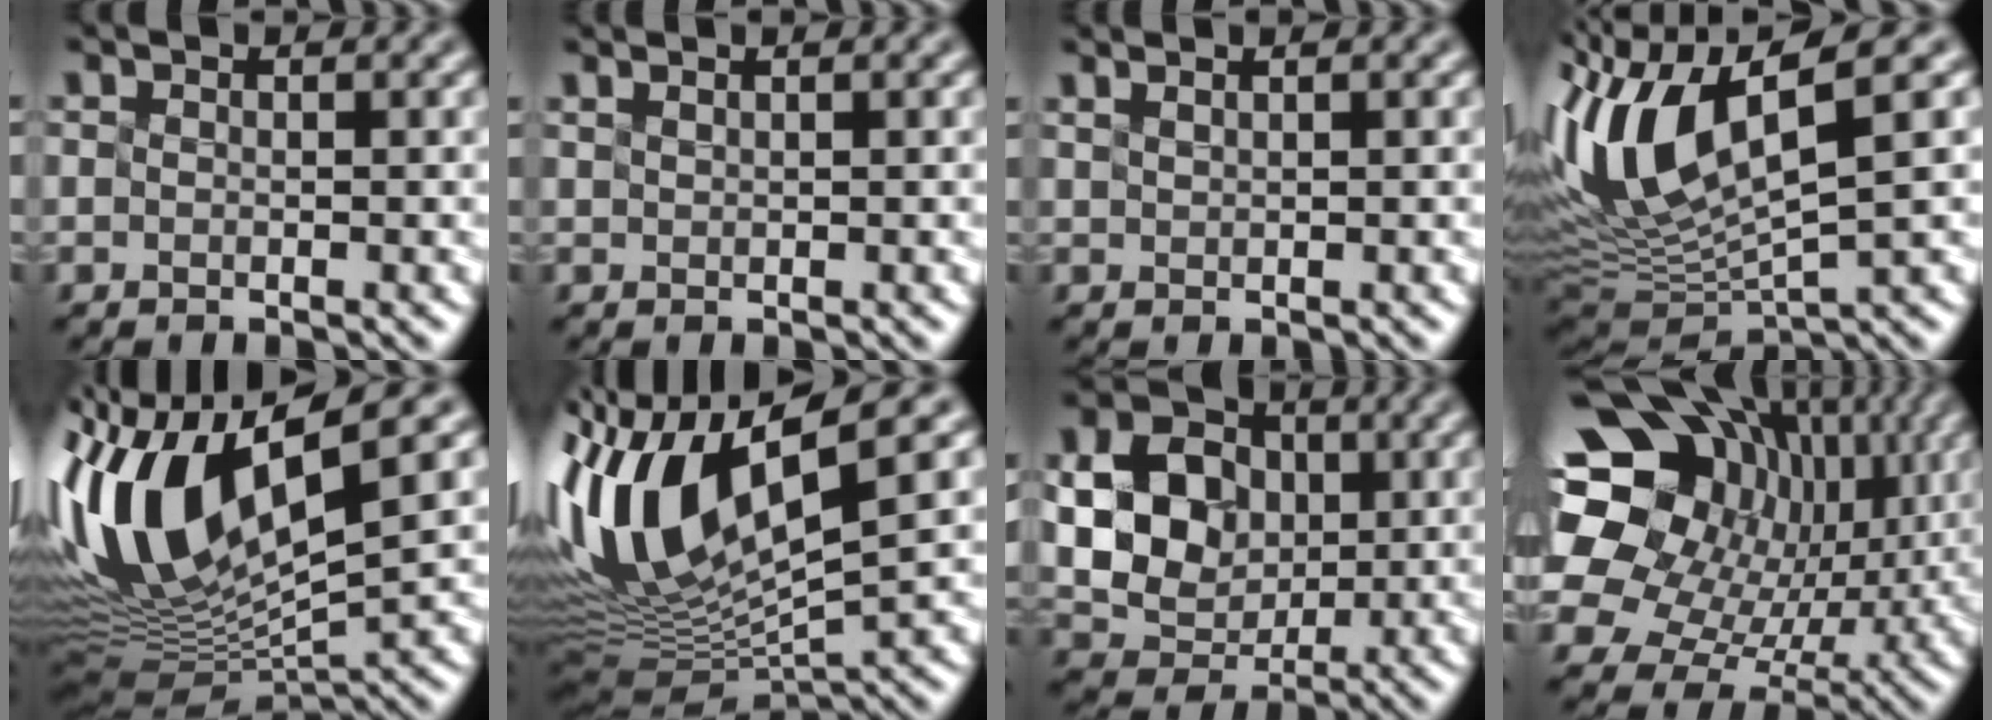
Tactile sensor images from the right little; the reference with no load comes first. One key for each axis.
{"total": 1.6, "fx": 1.2, "fy": 0.6, "fz": 0.9, "tx": 0.001, "ty": 0.012, "tz": 0.004}
{"total": 1.9, "fx": 1.5, "fy": 0.7, "fz": 1.1, "tx": 0.001, "ty": 0.018, "tz": 0.007}
{"total": 8.8, "fx": 2.2, "fy": 2.8, "fz": 8.1, "tx": -0.175, "ty": -0.002, "tz": 0.057}
{"total": 11.1, "fx": 1.7, "fy": 3.8, "fz": 10.2, "tx": -0.212, "ty": 0.001, "tz": 0.045}
{"total": 11.0, "fx": 1.7, "fy": 3.6, "fz": 10.3, "tx": -0.214, "ty": 0.004, "tz": 0.048}
{"total": 6.2, "fx": 0.1, "fy": 5.3, "fz": 3.4, "tx": -0.076, "ty": 0.007, "tz": 0.009}
{"total": 17.6, "fx": 5.9, "fy": 13.2, "fz": 10.0, "tx": -0.216, "ty": 0.043, "tz": 0.119}